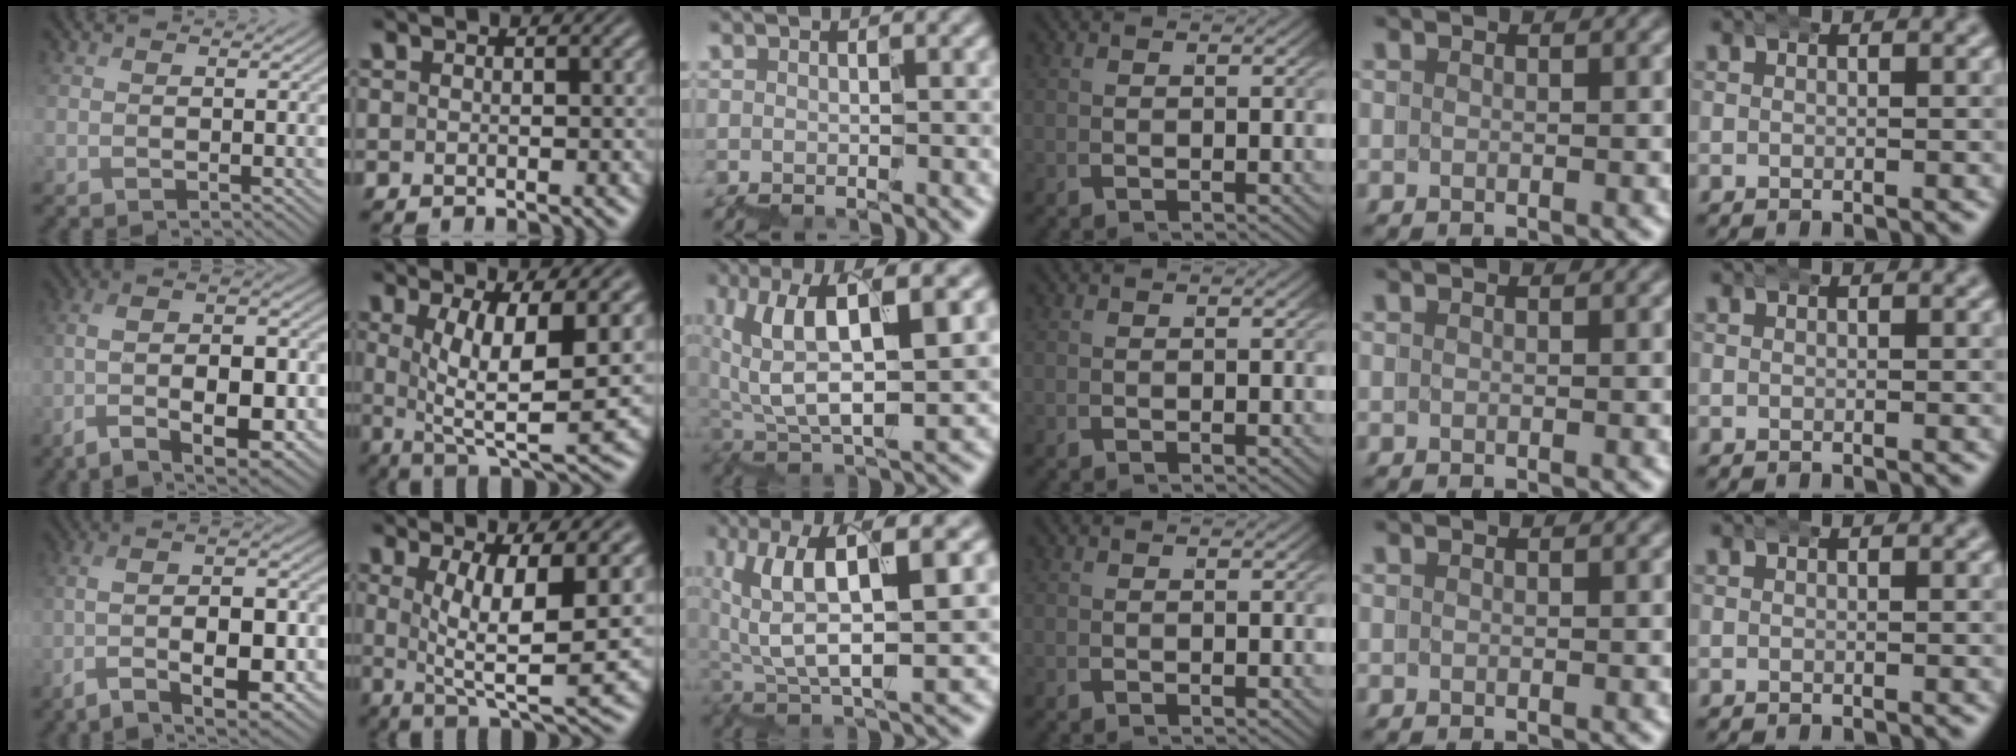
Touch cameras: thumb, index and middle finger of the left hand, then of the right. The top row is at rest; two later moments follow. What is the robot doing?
{"motion": "wrap", "object": "bubble wrap"}